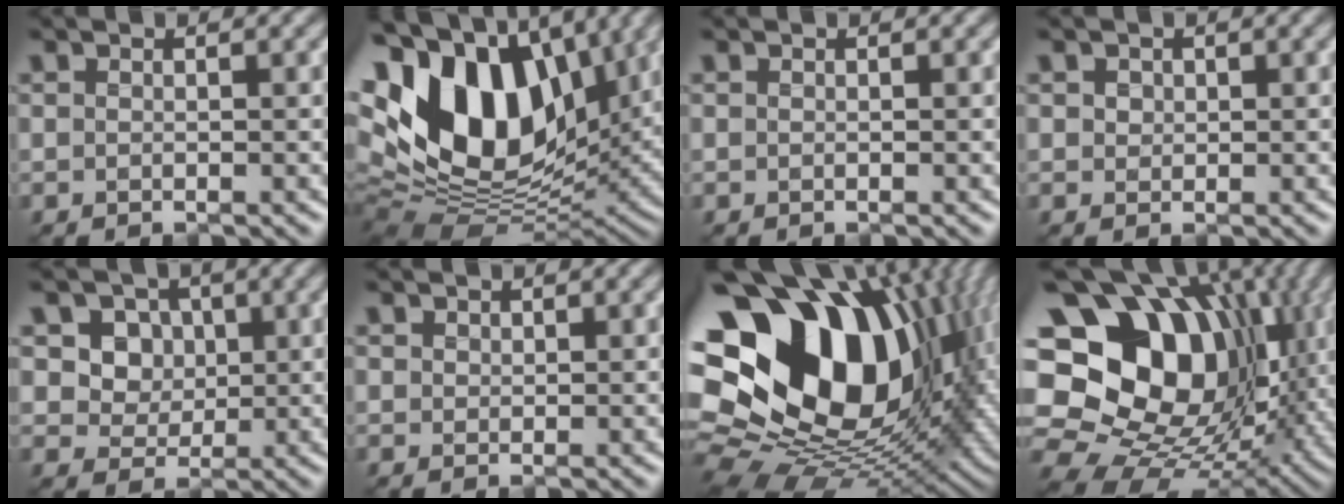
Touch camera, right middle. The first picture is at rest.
{"total": 16.8, "force": [3.8, 10.6, 12.5], "torque": [-0.253, 0.019, 0.056]}
{"total": 0.0}
{"total": 1.6, "force": [0.6, 1.2, 0.7], "torque": [-0.020, 0.005, 0.009]}
{"total": 7.0, "force": [2.3, 5.8, 3.2], "torque": [-0.066, 0.001, 0.032]}
{"total": 1.0, "force": [0.6, 0.8, 0.3], "torque": [-0.010, -0.006, 0.012]}
{"total": 22.0, "force": [3.6, 15.1, 15.5], "torque": [-0.292, -0.010, 0.077]}
{"total": 20.7, "force": [3.1, 16.1, 12.7], "torque": [-0.241, 0.032, 0.063]}